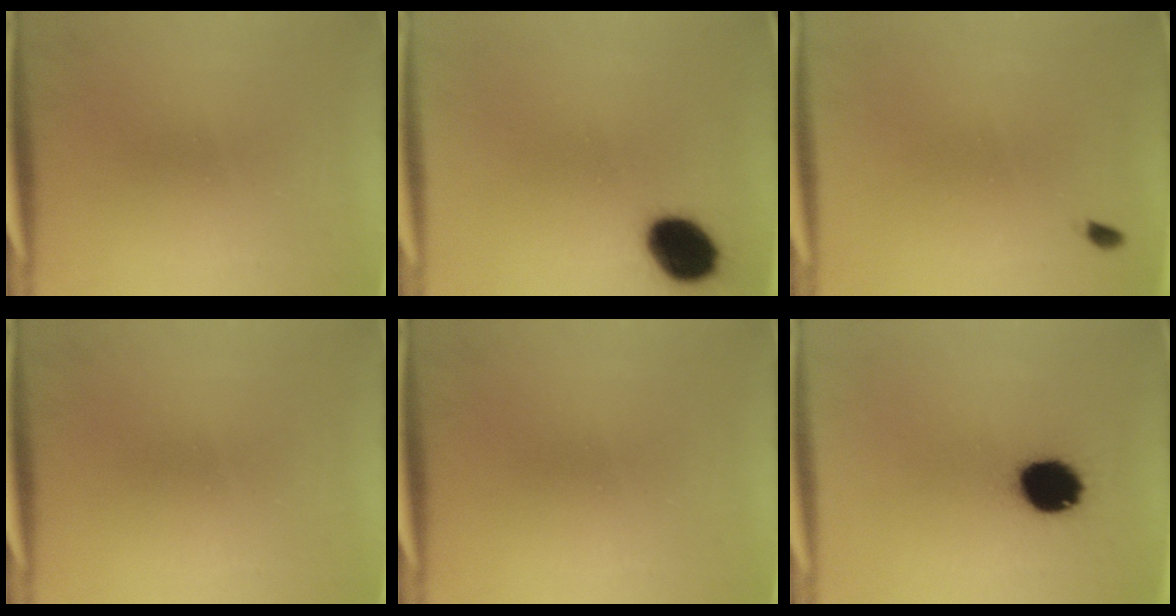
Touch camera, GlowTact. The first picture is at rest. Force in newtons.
{"total": 11.0}
{"total": 0.7}
{"total": 0.0}
{"total": 0.0}
{"total": 12.1}